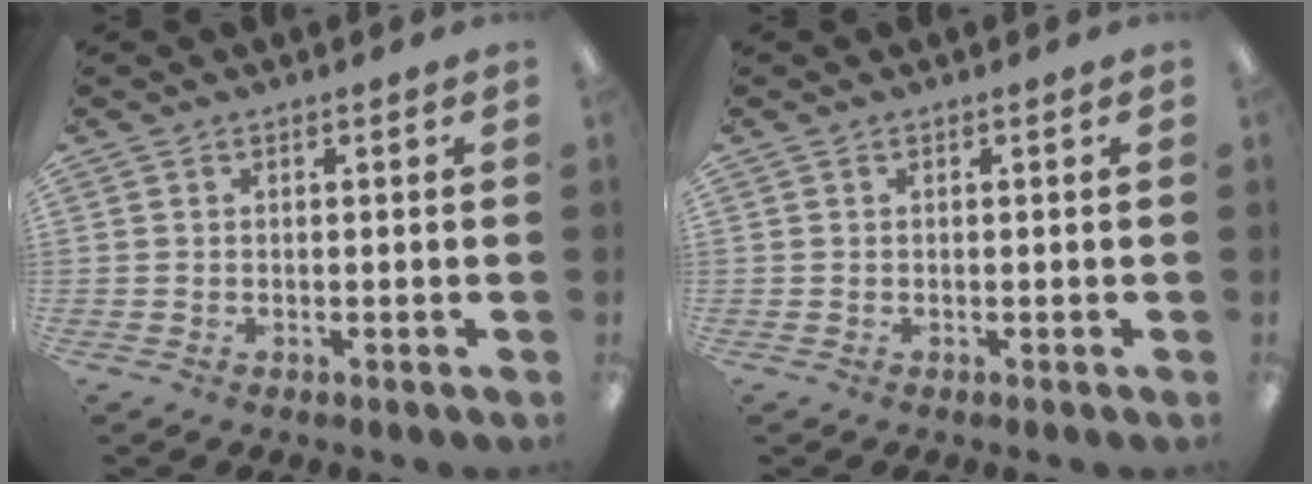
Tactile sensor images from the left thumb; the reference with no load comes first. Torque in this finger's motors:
{"motor_torque": [0.00, 0.00, -0.13, 0.14, 0.00]}